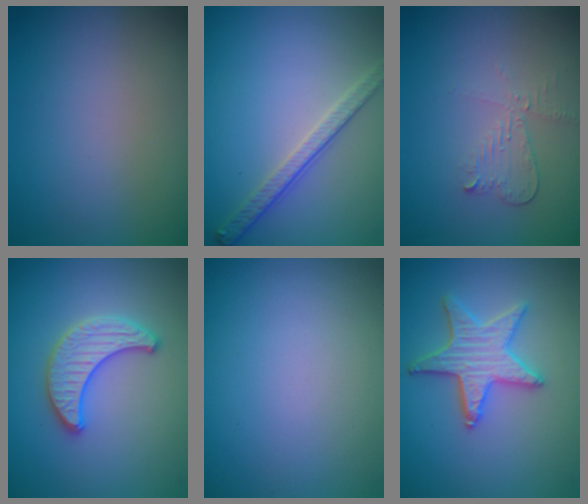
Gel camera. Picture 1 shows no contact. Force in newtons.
{"total": 2.8, "press": 2.6, "slide": 1.1}
{"total": 2.1, "press": 2.1, "slide": 0.4}
{"total": 3.3, "press": 3.3, "slide": 0.2}
{"total": 0.0}
{"total": 3.8, "press": 3.6, "slide": 1.3}